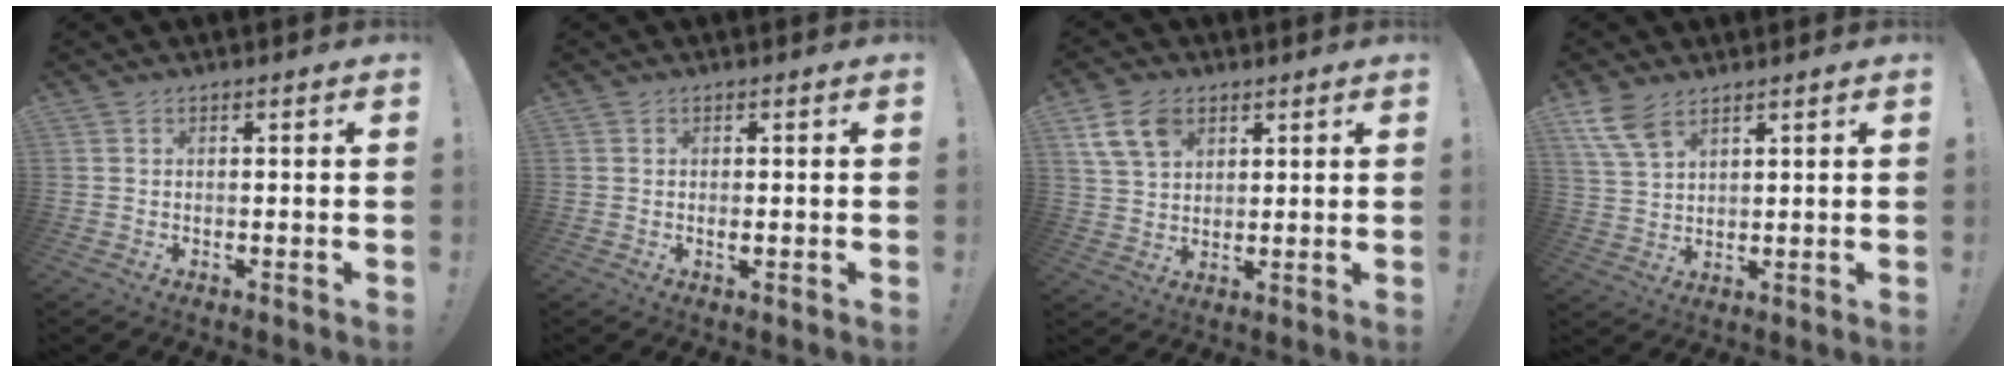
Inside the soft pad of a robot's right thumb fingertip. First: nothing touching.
{"total": 0.8, "force": [0.0, 0.1, 0.8], "torque": [-0.008, -0.005, -0.003]}
{"total": 9.9, "force": [5.2, 6.7, 5.3], "torque": [-0.103, -0.013, 0.103]}
{"total": 7.6, "force": [5.0, 3.7, 4.4], "torque": [-0.084, -0.018, 0.100]}